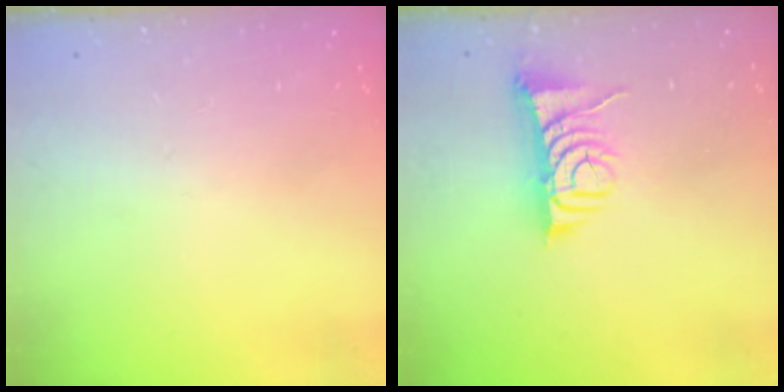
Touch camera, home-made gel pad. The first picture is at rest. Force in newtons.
{"total": 8.2, "press": 8.1, "slide": 1.2}